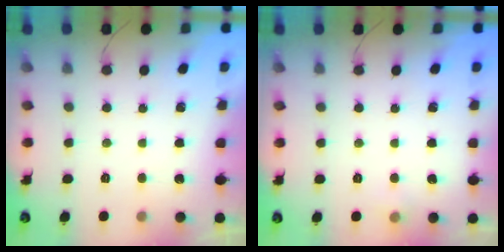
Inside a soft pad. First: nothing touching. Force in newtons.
{"total": 3.8, "press": 3.6, "slide": 1.3}